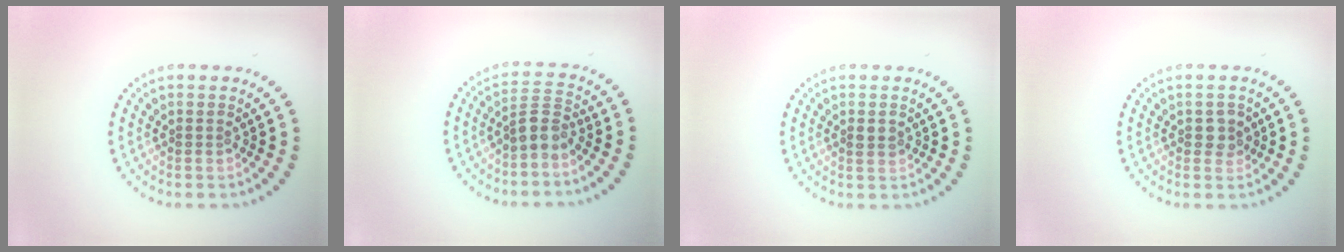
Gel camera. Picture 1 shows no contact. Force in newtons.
{"total": 2.7, "press": 2.2, "slide": 1.5}
{"total": 1.2, "press": 1.1, "slide": 0.2}
{"total": 1.6, "press": 1.5, "slide": 0.5}